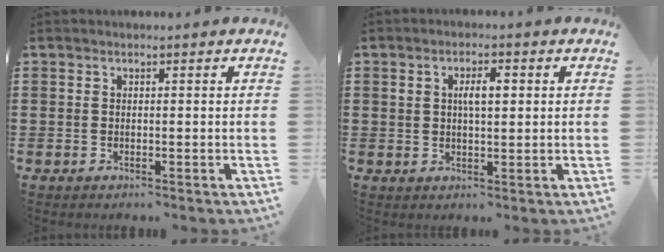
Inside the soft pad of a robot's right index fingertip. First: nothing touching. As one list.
[{"total": 3.8, "force": [0.8, 1.3, 3.5], "torque": [-0.062, 0.006, 0.009]}]